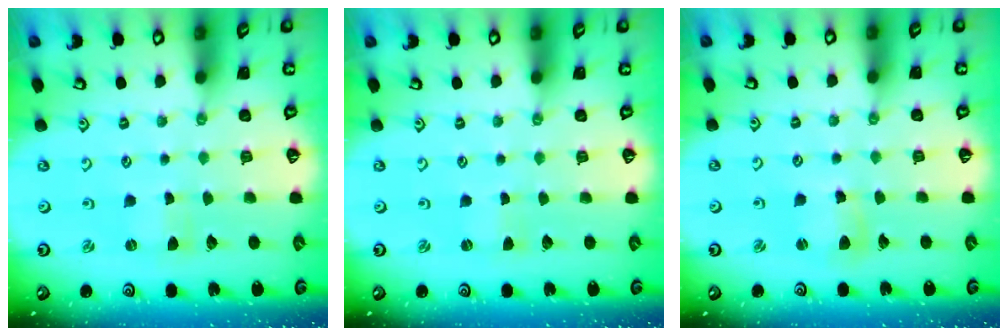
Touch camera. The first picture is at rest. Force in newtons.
{"total": 0.0}
{"total": 5.4, "press": 5.4, "slide": 0.7}